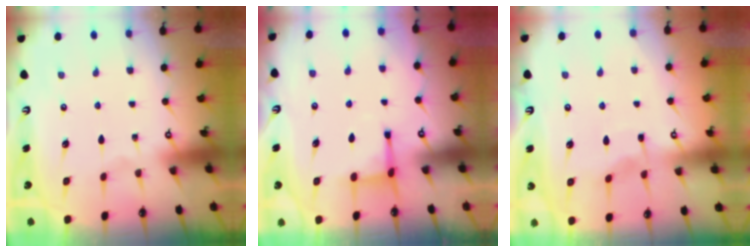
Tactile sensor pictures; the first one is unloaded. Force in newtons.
{"total": 2.9, "press": 2.8, "slide": 0.7}
{"total": 3.6, "press": 3.5, "slide": 0.4}